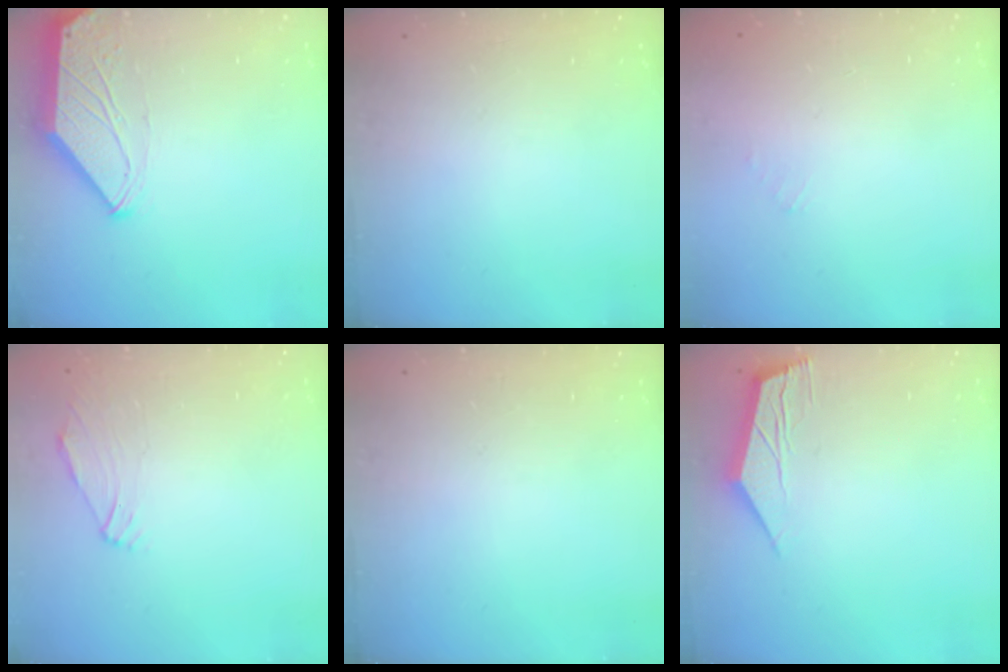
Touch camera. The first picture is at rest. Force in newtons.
{"total": 0.0}
{"total": 1.4, "press": 1.4, "slide": 0.2}
{"total": 0.8, "press": 0.7, "slide": 0.4}
{"total": 0.0}
{"total": 5.7, "press": 5.6, "slide": 0.6}